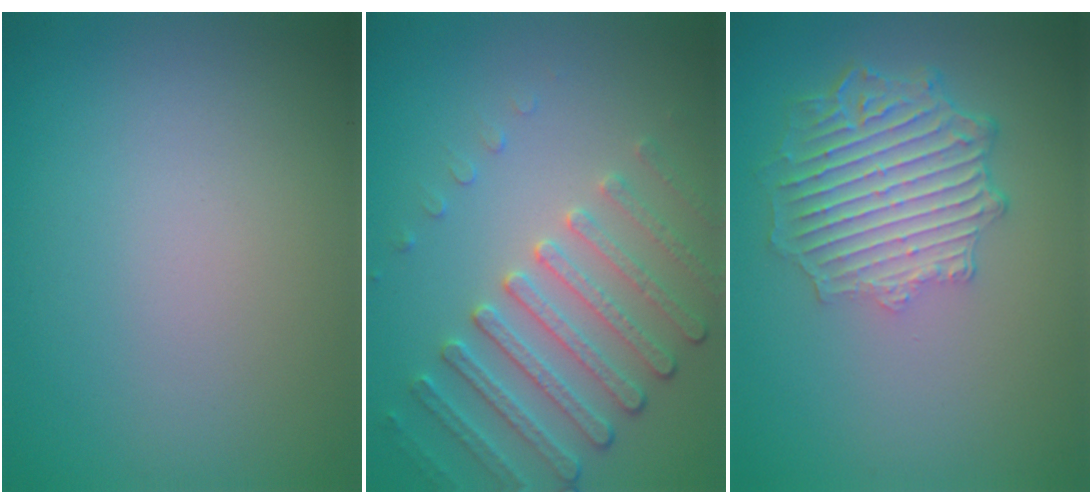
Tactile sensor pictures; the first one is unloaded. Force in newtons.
{"total": 4.0, "press": 3.8, "slide": 1.4}
{"total": 6.0, "press": 4.6, "slide": 3.9}